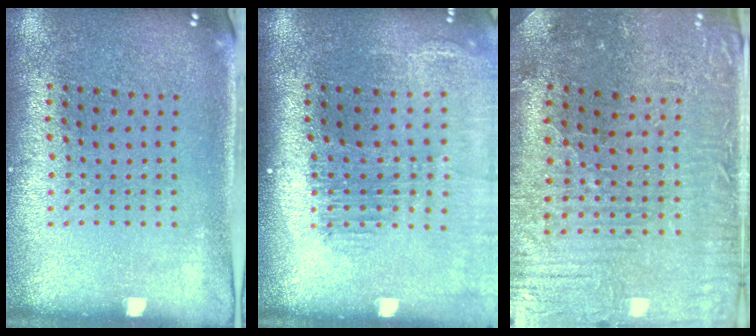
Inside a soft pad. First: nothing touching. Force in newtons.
{"total": 1.7, "press": 1.5, "slide": 0.7}
{"total": 2.0, "press": 1.9, "slide": 0.4}